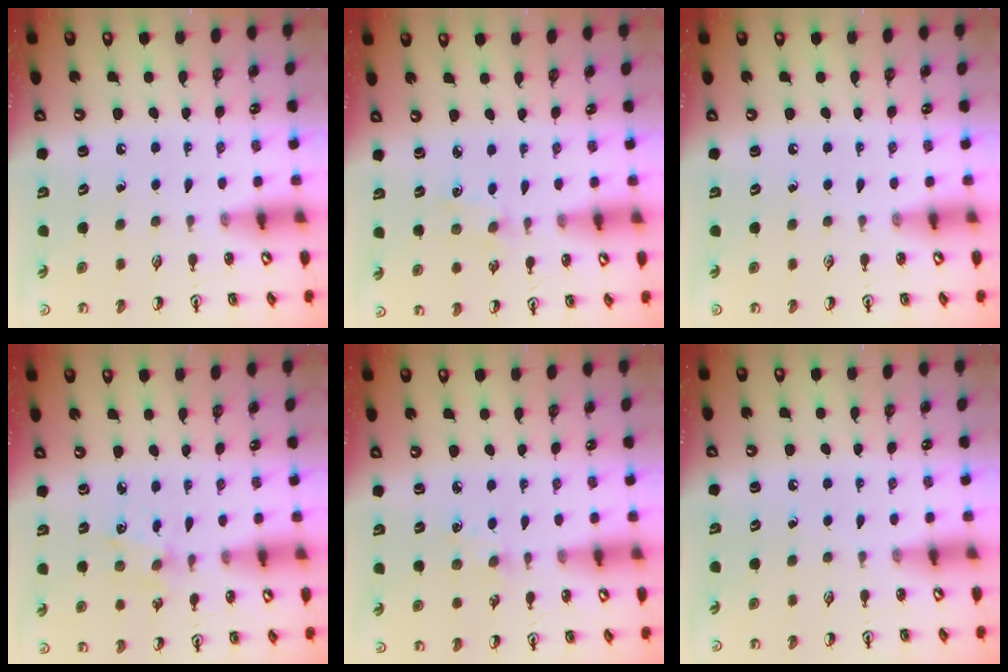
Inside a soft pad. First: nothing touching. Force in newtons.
{"total": 1.4, "press": 1.3, "slide": 0.3}
{"total": 0.0}
{"total": 1.8, "press": 1.7, "slide": 0.3}
{"total": 2.9, "press": 2.8, "slide": 0.4}
{"total": 0.0}